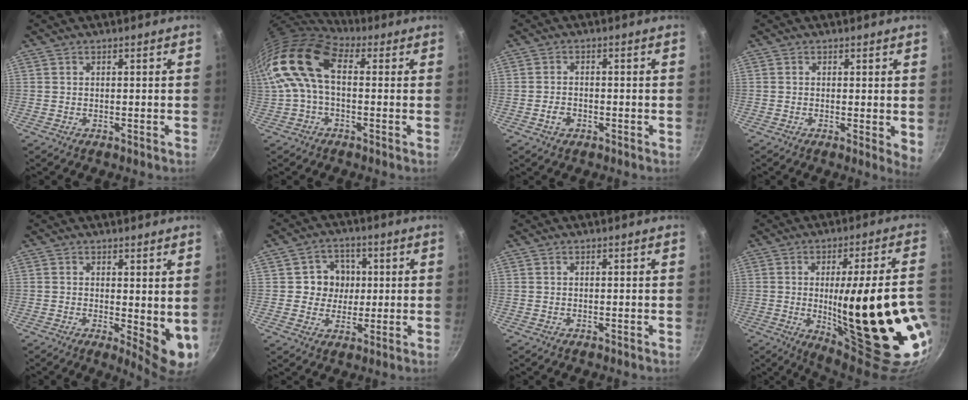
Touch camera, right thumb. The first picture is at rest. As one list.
[{"total": 15.4, "force": [2.5, 8.8, 12.4], "torque": [-0.240, 0.028, 0.032]}, {"total": 2.2, "force": [-1.1, 1.5, 1.2], "torque": [-0.020, 0.011, -0.021]}, {"total": 3.3, "force": [0.7, 1.2, 2.9], "torque": [-0.035, -0.004, 0.007]}, {"total": 7.5, "force": [1.1, 3.0, 6.8], "torque": [-0.079, -0.015, 0.020]}, {"total": 6.7, "force": [0.7, 6.4, 1.9], "torque": [0.013, 0.004, 0.002]}, {"total": 0.0}, {"total": 28.2, "force": [-4.5, 7.5, 26.8], "torque": [-0.335, -0.012, -0.039]}]